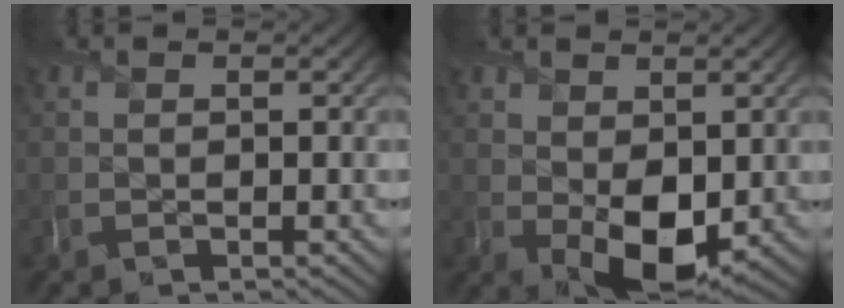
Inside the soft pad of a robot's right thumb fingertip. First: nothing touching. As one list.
[{"total": 6.3, "force": [0.1, 4.0, 4.8], "torque": [-0.093, -0.017, 0.011]}]